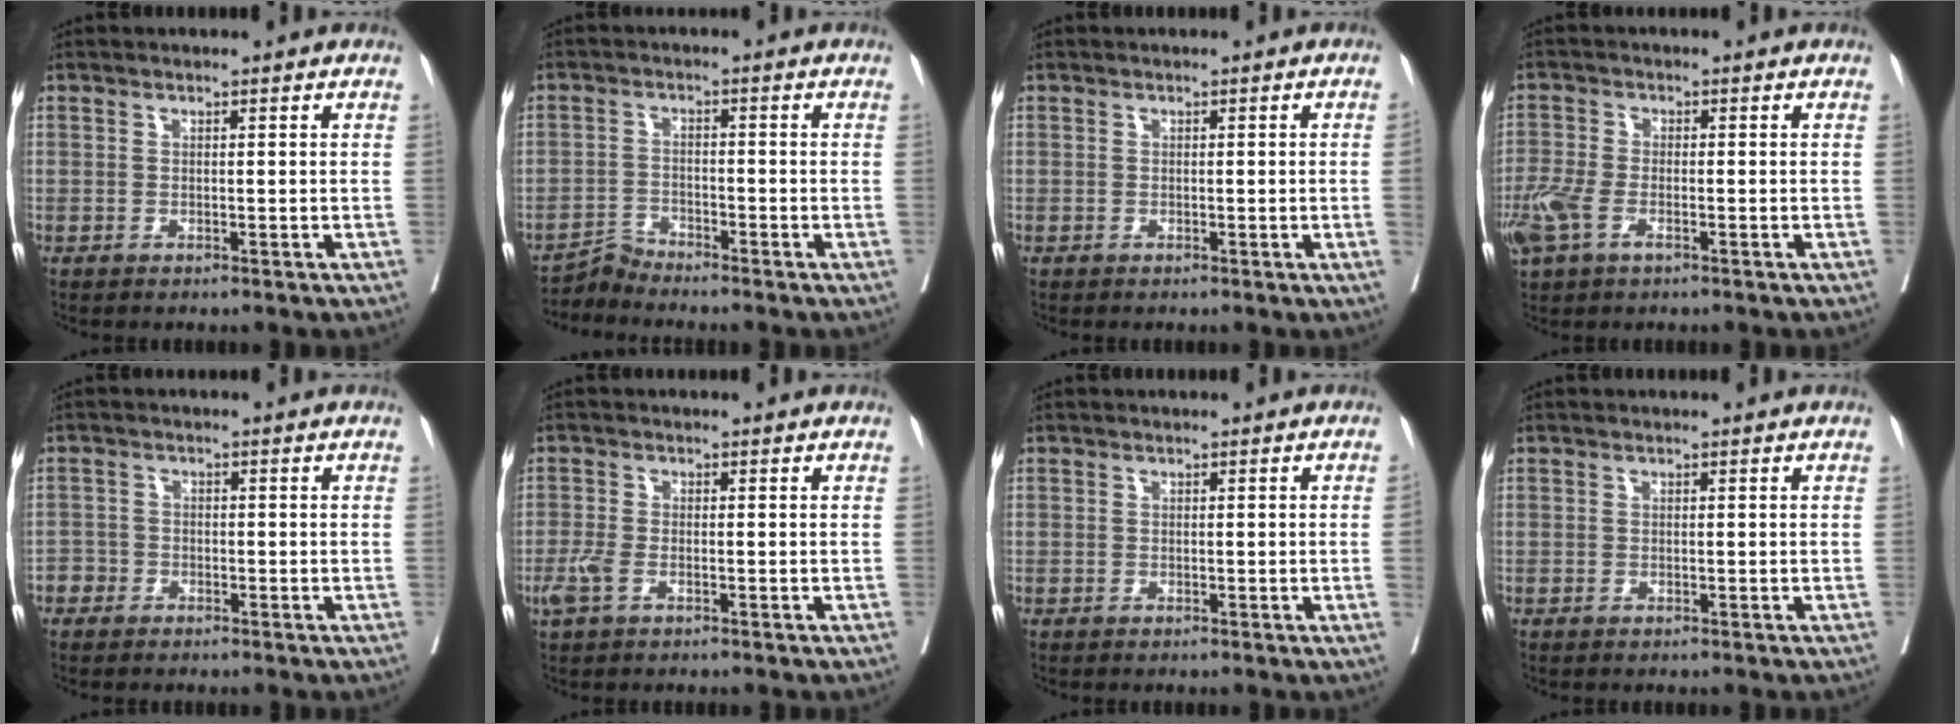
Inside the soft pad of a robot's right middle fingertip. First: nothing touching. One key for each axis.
{"total": 2.8, "fx": -2.6, "fy": -0.5, "fz": -1.0, "tx": 0.025, "ty": -0.012, "tz": -0.048}
{"total": 1.7, "fx": -0.2, "fy": -0.5, "fz": 1.7, "tx": -0.027, "ty": 0.001, "tz": 0.001}
{"total": 5.3, "fx": -2.3, "fy": 2.5, "fz": 4.1, "tx": -0.108, "ty": -0.009, "tz": -0.047}
{"total": 2.0, "fx": -1.3, "fy": 1.5, "fz": -0.1, "tx": 0.005, "ty": 0.010, "tz": -0.031}
{"total": 2.7, "fx": -1.2, "fy": 1.2, "fz": 2.1, "tx": -0.058, "ty": -0.003, "tz": -0.026}
{"total": 1.4, "fx": -0.1, "fy": -0.4, "fz": 1.3, "tx": -0.022, "ty": 0.001, "tz": 0.001}
{"total": 0.0}